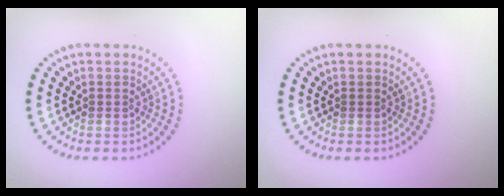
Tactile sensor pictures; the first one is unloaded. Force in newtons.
{"total": 0.0}